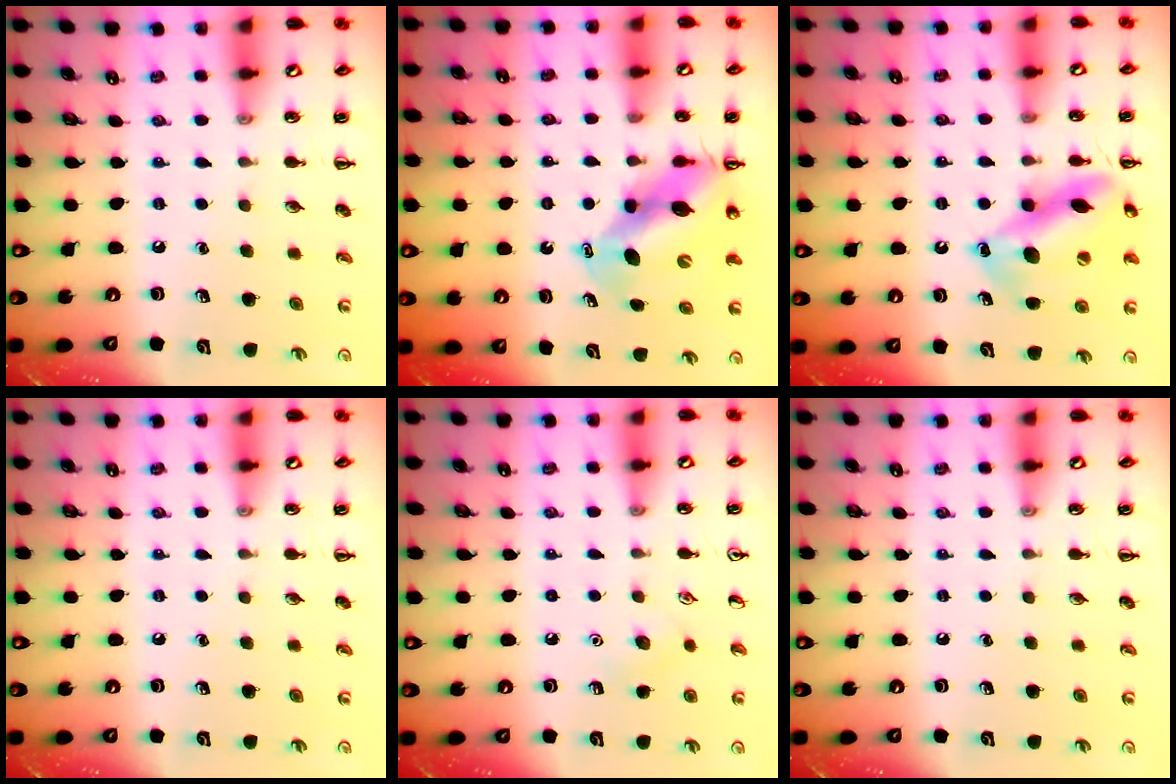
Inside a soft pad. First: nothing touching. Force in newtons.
{"total": 11.1, "press": 10.6, "slide": 3.0}
{"total": 15.7, "press": 15.6, "slide": 1.2}
{"total": 0.0}
{"total": 6.5, "press": 6.2, "slide": 1.8}
{"total": 0.0}